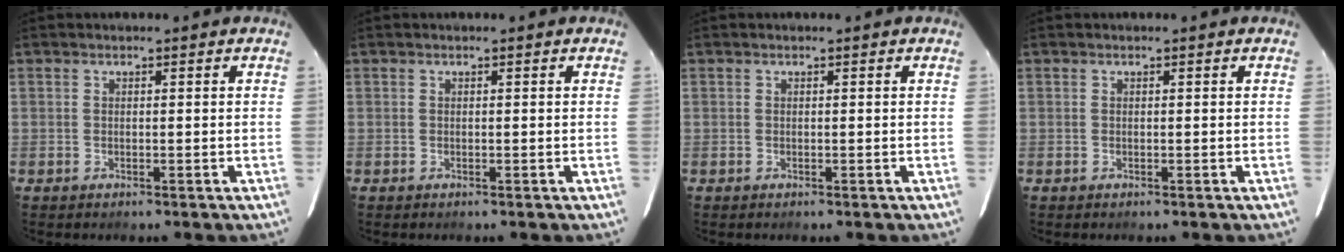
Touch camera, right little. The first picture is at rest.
{"total": 0.0}
{"total": 0.0}
{"total": 0.0}